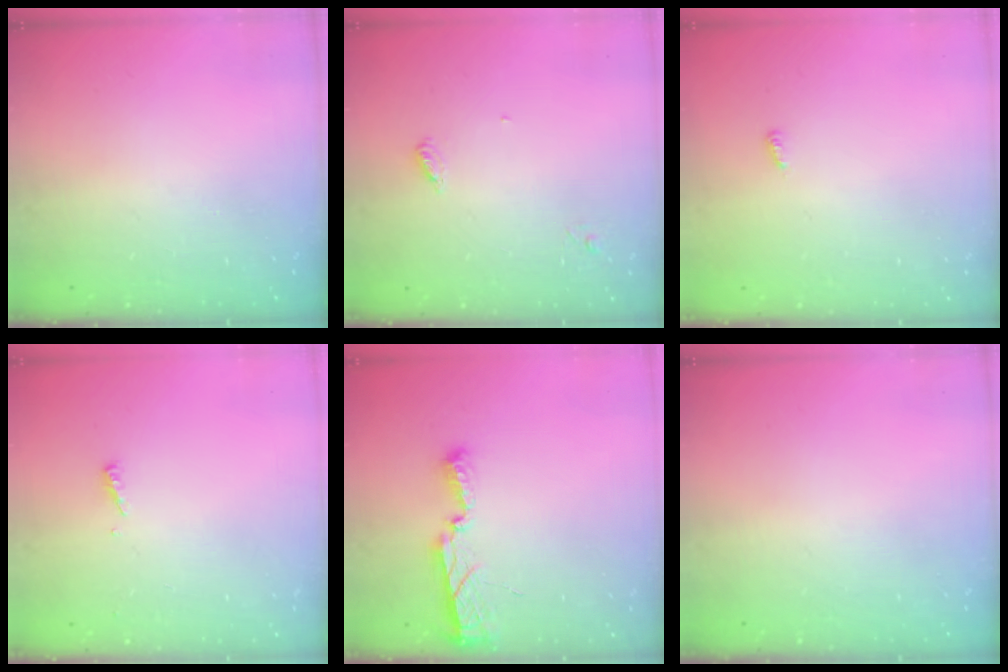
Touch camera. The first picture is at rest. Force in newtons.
{"total": 4.0, "press": 4.0, "slide": 0.4}
{"total": 2.9, "press": 2.9, "slide": 0.3}
{"total": 3.1, "press": 3.1, "slide": 0.3}
{"total": 8.1, "press": 8.0, "slide": 0.5}
{"total": 0.0}